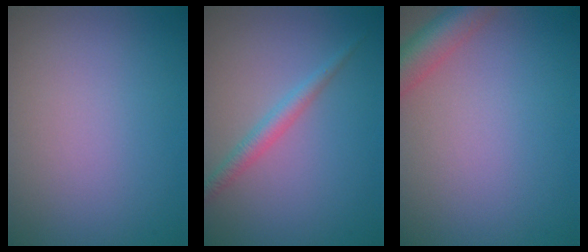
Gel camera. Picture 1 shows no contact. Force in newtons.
{"total": 1.9, "press": 1.9, "slide": 0.1}
{"total": 4.3, "press": 4.3, "slide": 0.3}